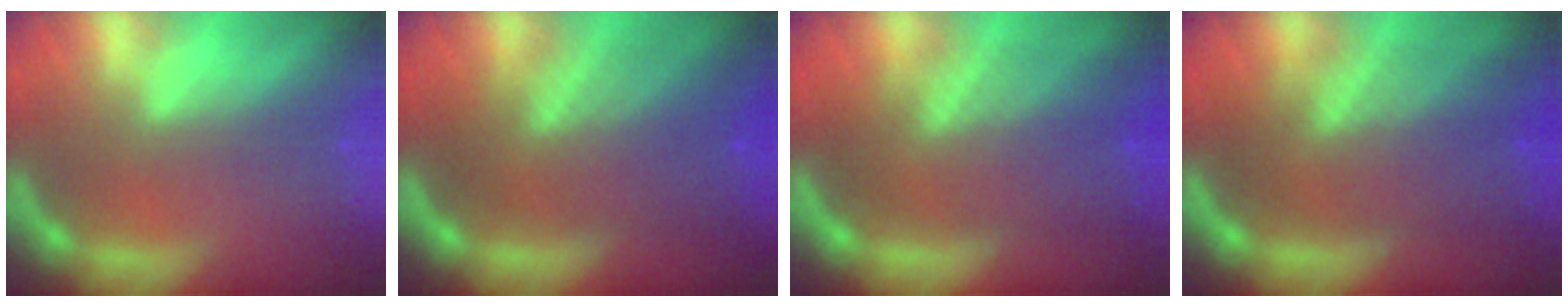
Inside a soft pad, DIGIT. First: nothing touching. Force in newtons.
{"total": 9.1}
{"total": 9.5}
{"total": 9.5}